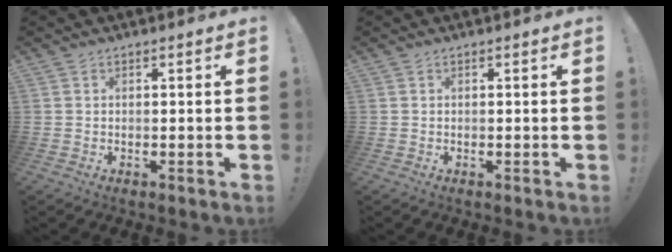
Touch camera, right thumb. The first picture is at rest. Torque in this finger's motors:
{"motor_torque": [0.00, 0.00, -0.01, 0.00, 0.00]}